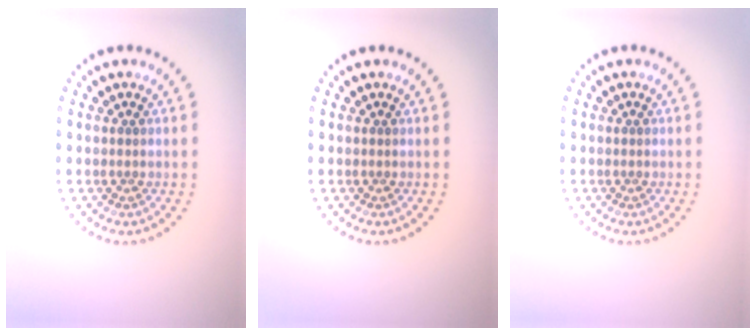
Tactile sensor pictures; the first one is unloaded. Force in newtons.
{"total": 0.0}
{"total": 0.0}